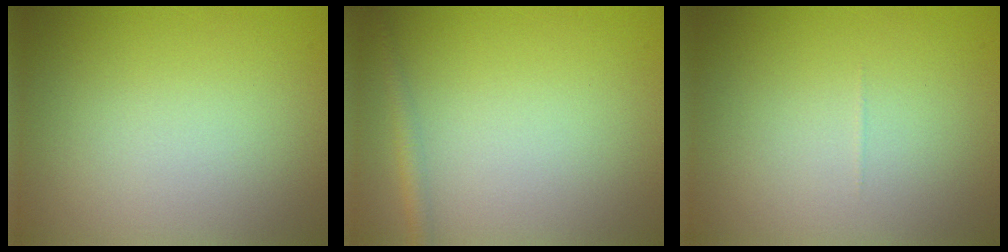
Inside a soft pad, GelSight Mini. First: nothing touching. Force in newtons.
{"total": 1.3, "press": 1.3, "slide": 0.0}
{"total": 0.0}